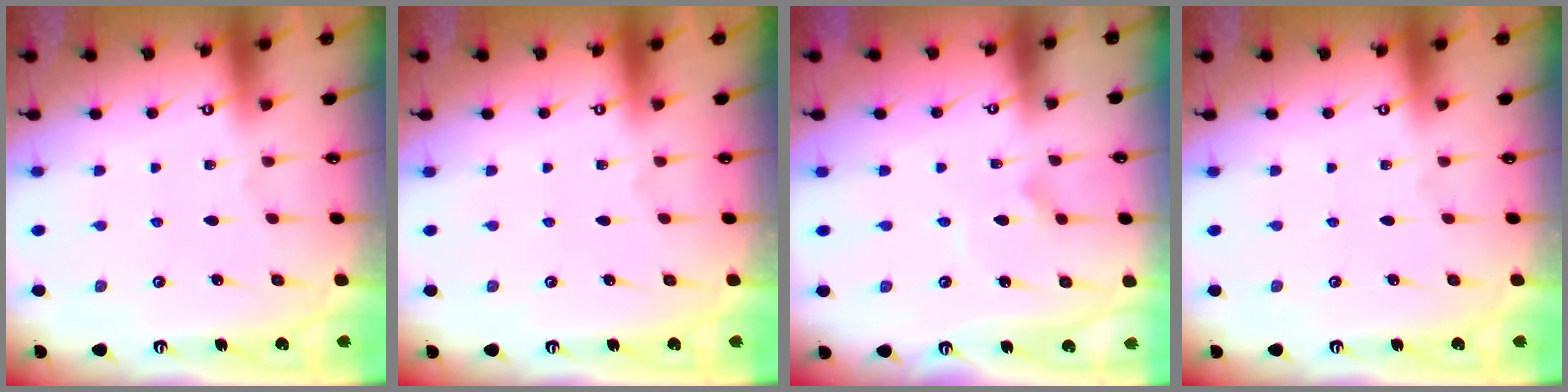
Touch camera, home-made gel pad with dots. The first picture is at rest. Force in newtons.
{"total": 0.0}
{"total": 2.0, "press": 2.0, "slide": 0.1}
{"total": 0.0}